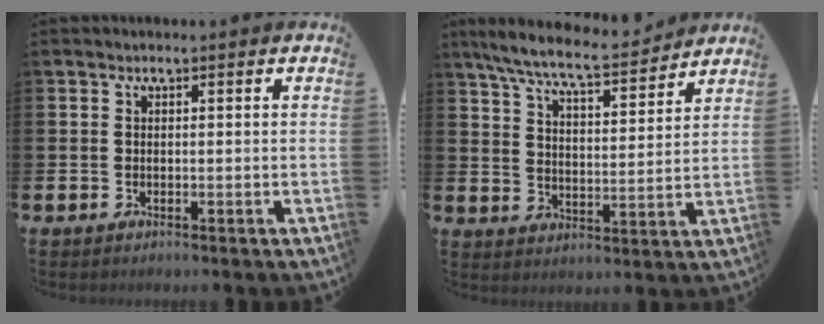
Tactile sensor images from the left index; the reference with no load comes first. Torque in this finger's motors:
{"motor_torque": [1.00, -1.01, 0.64, 0.20]}